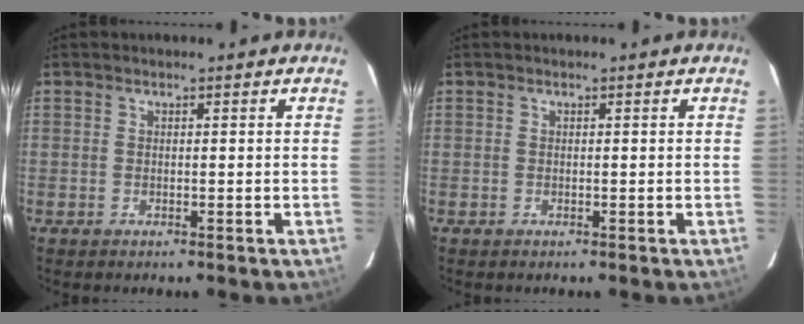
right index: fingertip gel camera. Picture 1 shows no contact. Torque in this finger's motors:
{"motor_torque": [0.00, 0.00, 0.03, 0.00]}